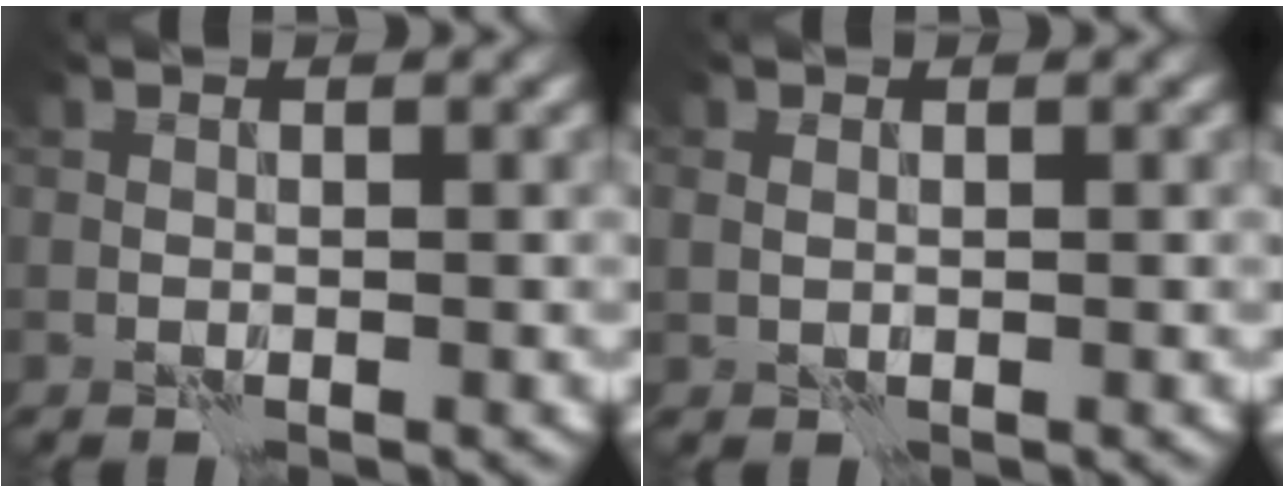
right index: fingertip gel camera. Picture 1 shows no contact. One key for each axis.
{"total": 0.8, "fx": 0.3, "fy": 0.6, "fz": 0.3, "tx": -0.008, "ty": 0.002, "tz": 0.009}